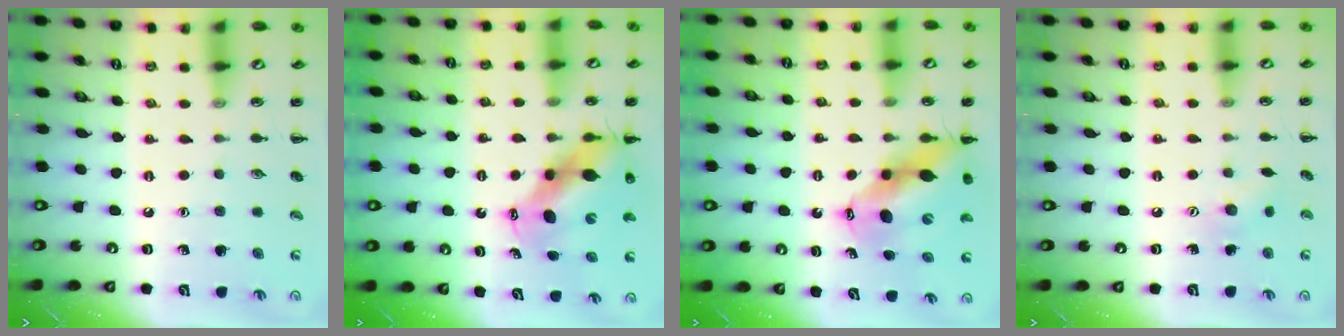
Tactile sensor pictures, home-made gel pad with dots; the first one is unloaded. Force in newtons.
{"total": 10.2, "press": 9.8, "slide": 2.8}
{"total": 13.5, "press": 12.9, "slide": 3.7}
{"total": 5.1, "press": 5.0, "slide": 1.1}